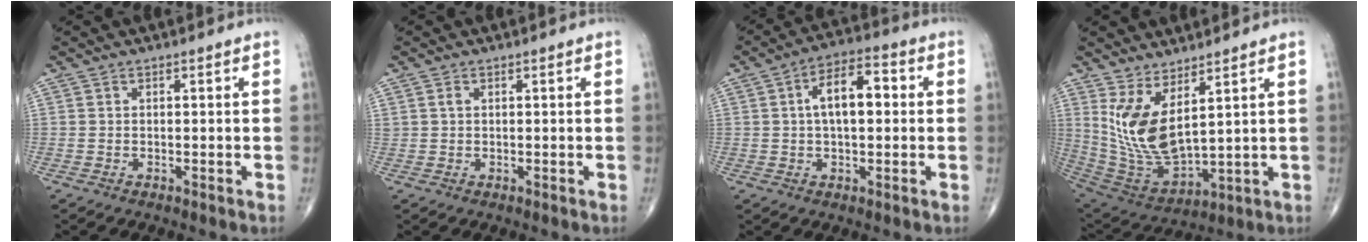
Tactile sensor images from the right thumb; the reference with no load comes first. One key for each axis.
{"total": 1.0, "fx": 0.3, "fy": 0.7, "fz": 0.5, "tx": -0.009, "ty": 0.002, "tz": 0.007}
{"total": 9.7, "fx": 1.2, "fy": 4.8, "fz": 8.3, "tx": -0.128, "ty": 0.024, "tz": 0.013}
{"total": 13.1, "fx": 5.0, "fy": 5.2, "fz": 10.9, "tx": -0.216, "ty": -0.048, "tz": 0.123}